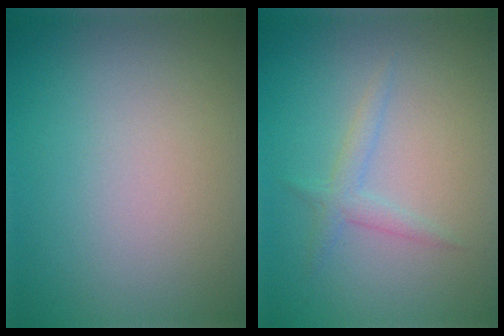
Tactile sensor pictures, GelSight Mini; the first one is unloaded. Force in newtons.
{"total": 1.6, "press": 1.6, "slide": 0.1}